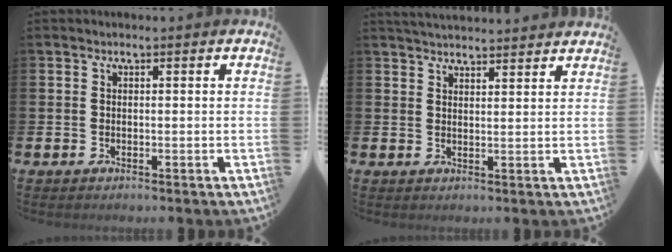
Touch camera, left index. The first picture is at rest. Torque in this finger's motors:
{"motor_torque": [1.07, -1.06, 0.11, 0.12]}